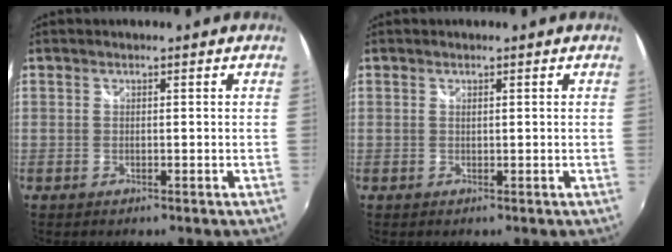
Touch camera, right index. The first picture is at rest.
{"total": 1.0, "force": [0.6, 0.3, 0.7], "torque": [-0.010, 0.001, 0.011]}